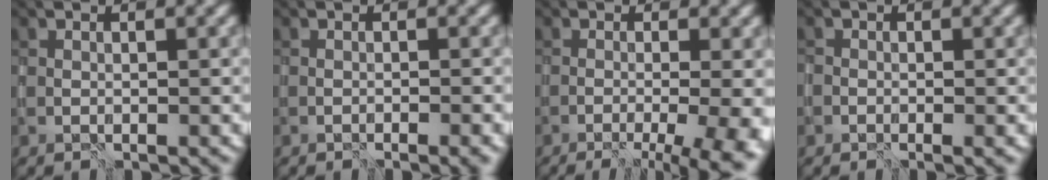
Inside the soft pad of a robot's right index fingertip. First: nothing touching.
{"total": 1.0, "force": [-0.6, -0.1, 0.7], "torque": [-0.009, -0.007, -0.011]}
{"total": 10.5, "force": [-2.6, 4.7, 9.0], "torque": [-0.063, -0.005, -0.020]}
{"total": 1.3, "force": [-0.4, 1.0, 0.6], "torque": [-0.012, -0.004, -0.010]}